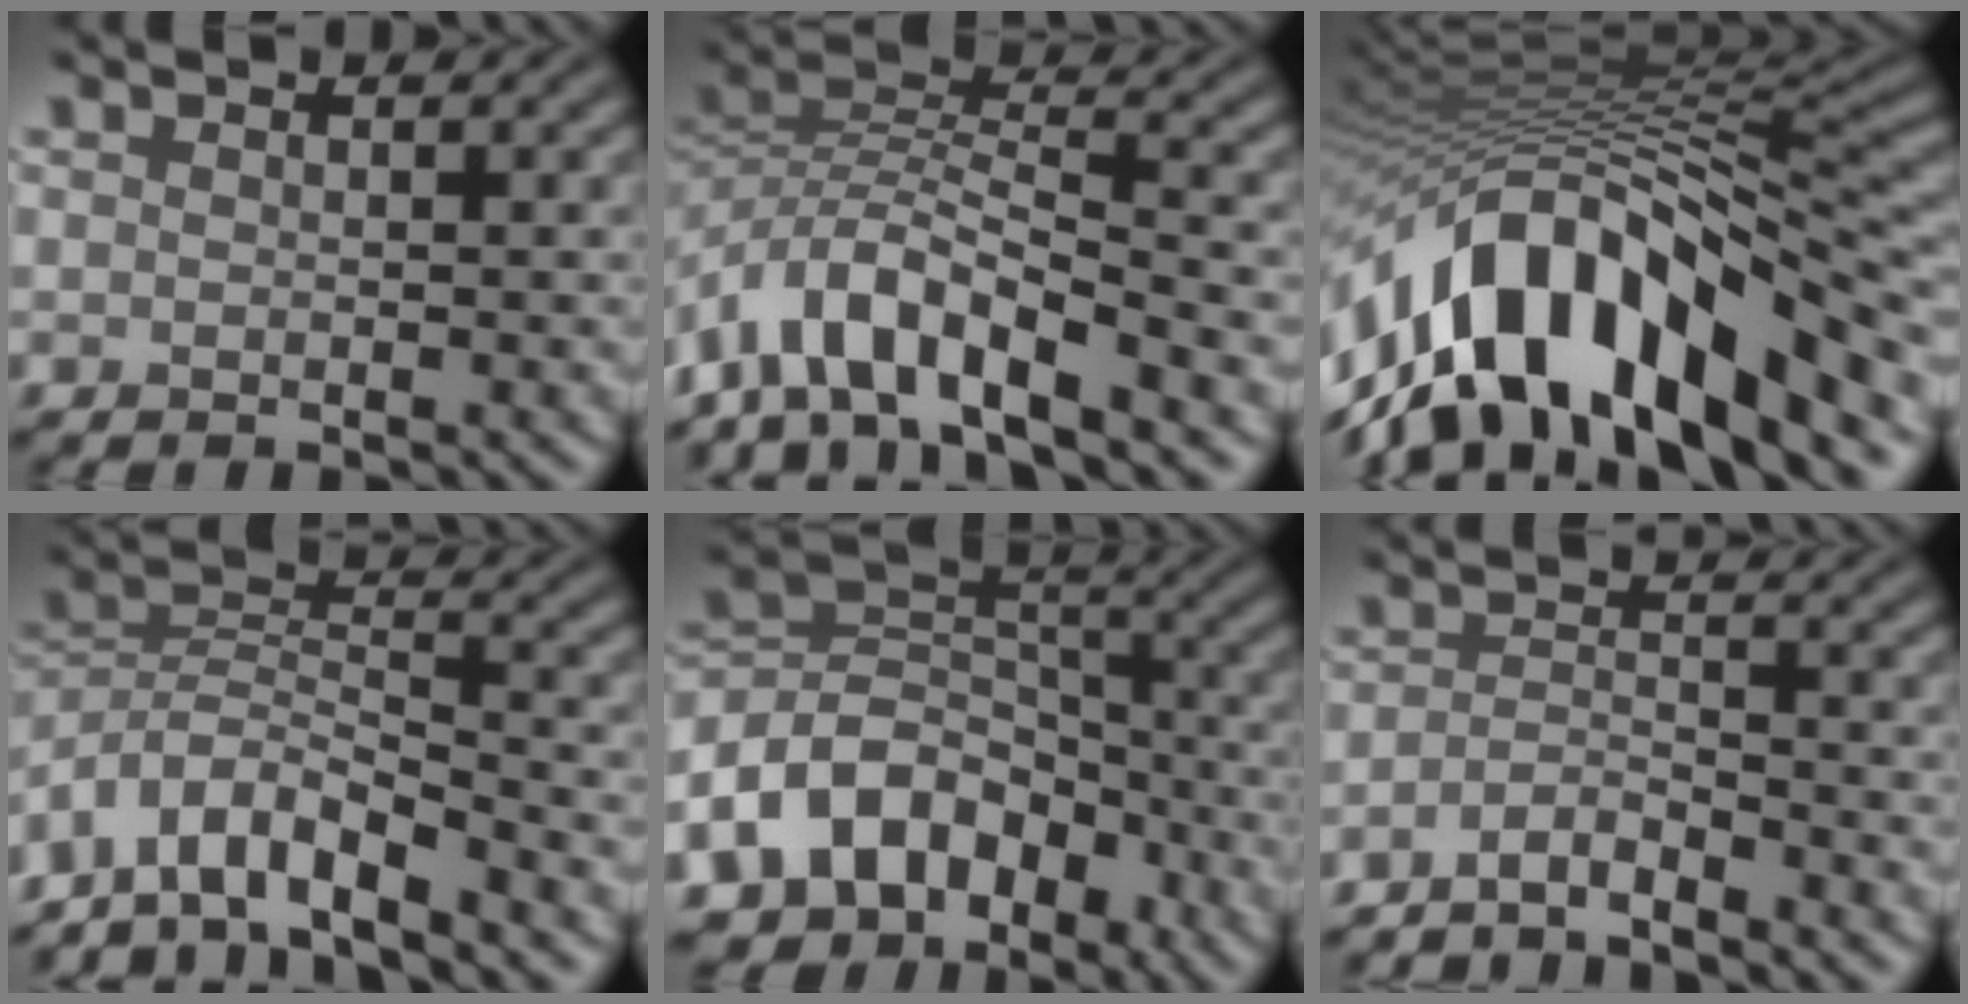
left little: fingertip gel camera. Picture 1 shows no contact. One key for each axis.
{"total": 7.5, "fx": -4.9, "fy": 2.6, "fz": 5.1, "tx": -0.083, "ty": 0.008, "tz": -0.100}
{"total": 14.8, "fx": -6.2, "fy": 6.8, "fz": 11.7, "tx": -0.198, "ty": 0.019, "tz": -0.105}
{"total": 6.7, "fx": -5.4, "fy": 1.8, "fz": 3.6, "tx": -0.056, "ty": 0.002, "tz": -0.104}
{"total": 9.9, "fx": -5.4, "fy": 7.1, "fz": 4.2, "tx": -0.076, "ty": 0.003, "tz": -0.103}
{"total": 2.5, "fx": -2.3, "fy": 0.4, "fz": 1.0, "tx": -0.018, "ty": 0.000, "tz": -0.053}